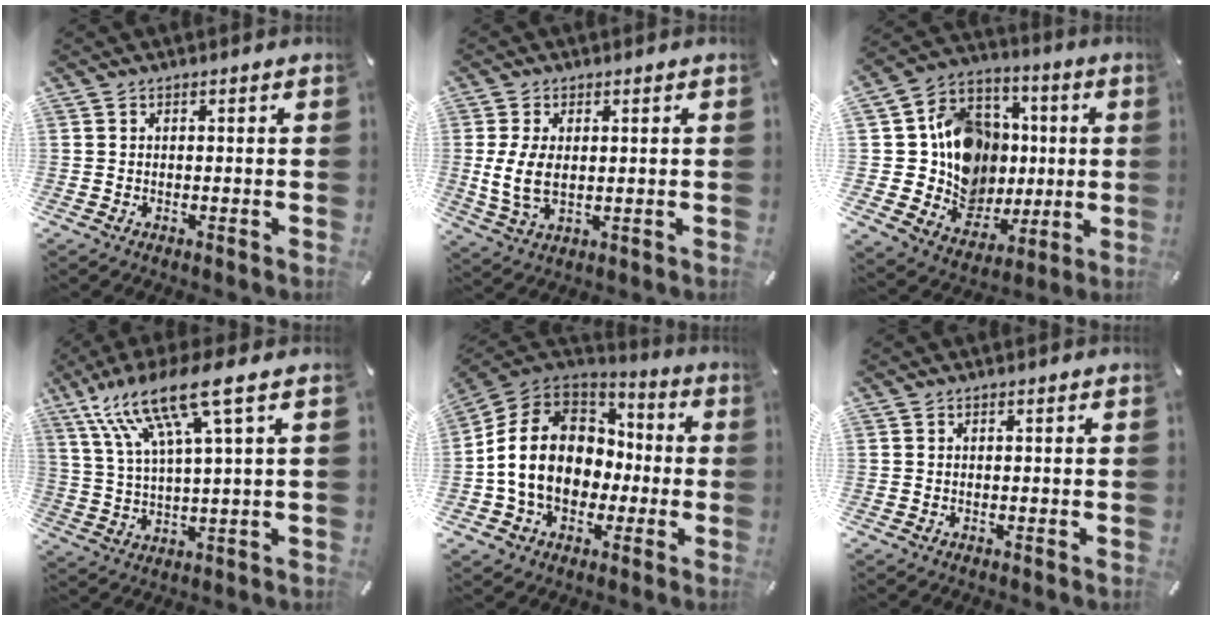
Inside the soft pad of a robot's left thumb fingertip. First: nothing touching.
{"total": 7.2, "force": [0.6, 4.0, 6.0], "torque": [-0.136, -0.006, 0.005]}
{"total": 16.2, "force": [0.7, 14.9, 6.3], "torque": [-0.118, -0.014, 0.035]}
{"total": 15.8, "force": [8.8, 2.8, 12.8], "torque": [-0.272, -0.032, 0.142]}
{"total": 16.7, "force": [-1.8, 13.9, 9.1], "torque": [-0.184, 0.025, -0.027]}
{"total": 0.0}